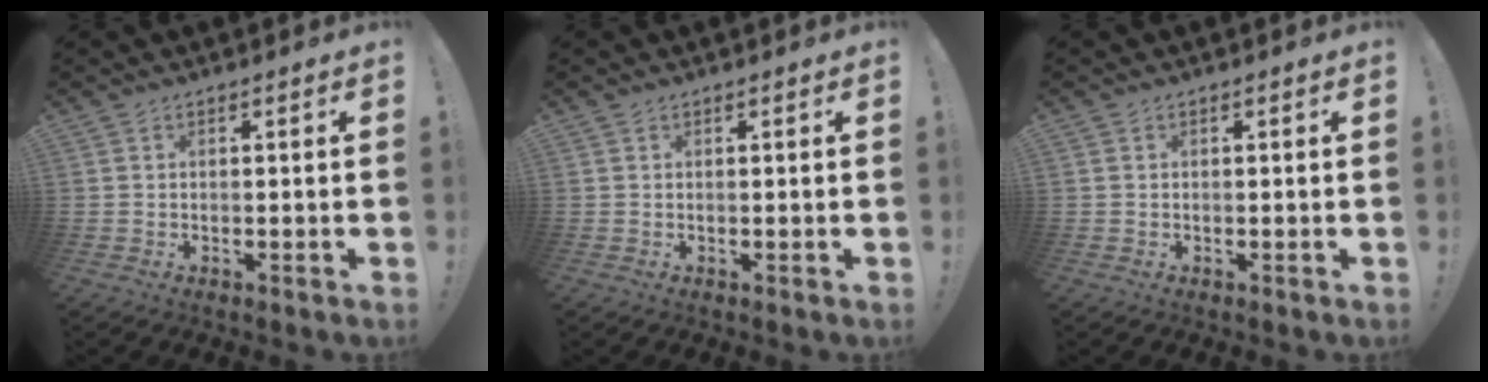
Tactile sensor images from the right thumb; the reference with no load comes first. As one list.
[{"total": 0.0}, {"total": 0.0}]